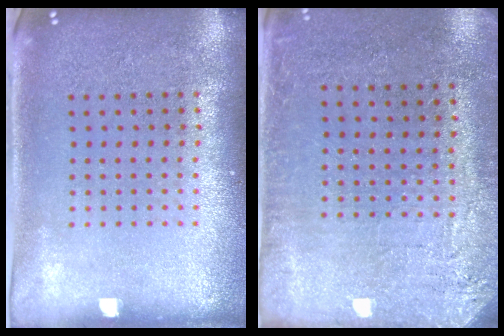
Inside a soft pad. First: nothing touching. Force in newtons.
{"total": 2.8, "press": 2.5, "slide": 1.1}